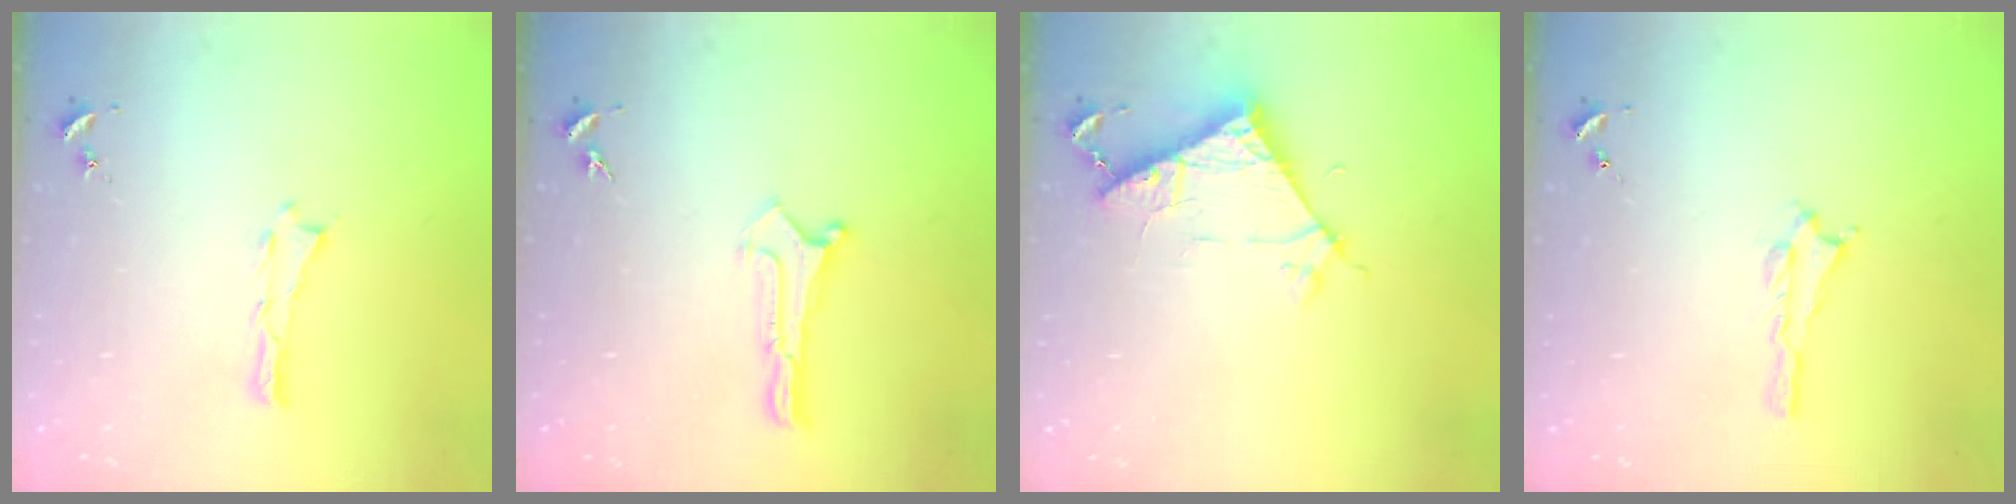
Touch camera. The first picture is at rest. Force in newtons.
{"total": 0.0}
{"total": 6.7, "press": 6.7, "slide": 0.3}
{"total": 0.6, "press": 0.5, "slide": 0.2}